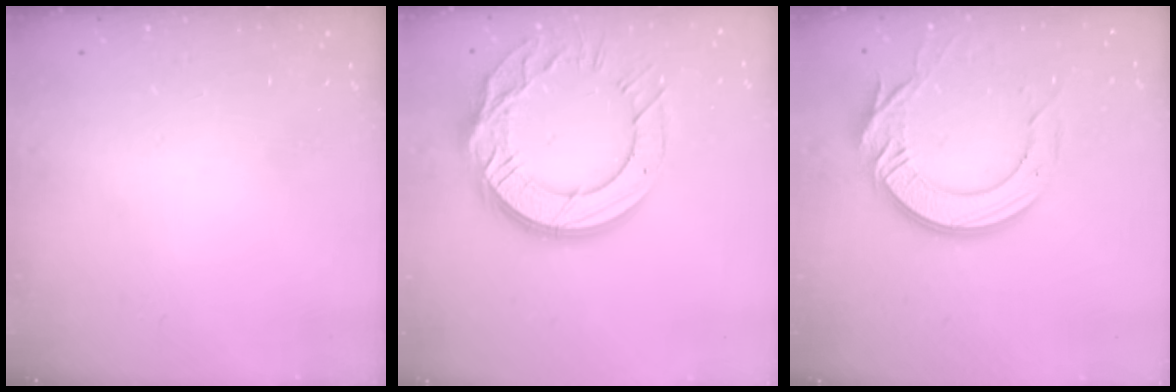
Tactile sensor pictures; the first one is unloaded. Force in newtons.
{"total": 20.4, "press": 20.3, "slide": 2.0}
{"total": 16.4, "press": 16.4, "slide": 1.2}